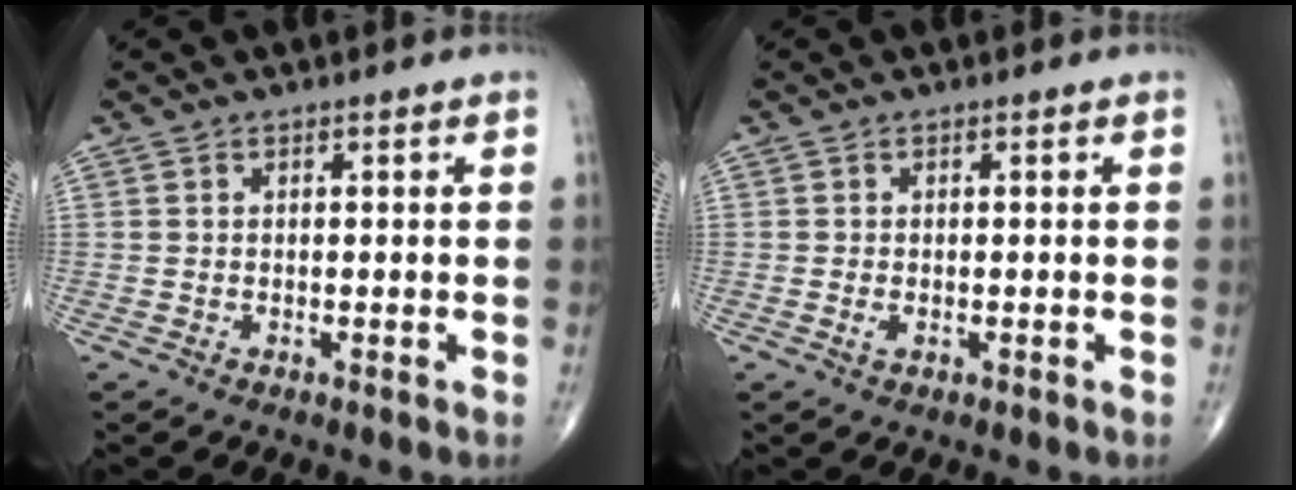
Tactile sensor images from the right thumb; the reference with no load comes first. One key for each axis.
{"total": 1.2, "fx": -0.3, "fy": 0.7, "fz": 0.9, "tx": -0.021, "ty": -0.001, "tz": -0.005}